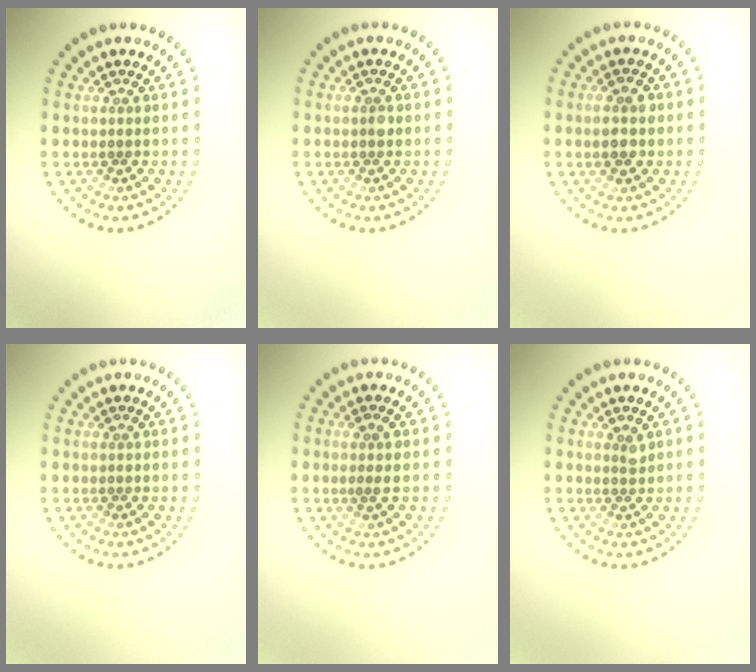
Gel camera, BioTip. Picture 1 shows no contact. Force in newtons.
{"total": 0.8, "press": 0.8, "slide": 0.1}
{"total": 2.7, "press": 2.7, "slide": 0.1}
{"total": 0.0}
{"total": 1.1, "press": 1.0, "slide": 0.4}
{"total": 0.8, "press": 0.6, "slide": 0.5}